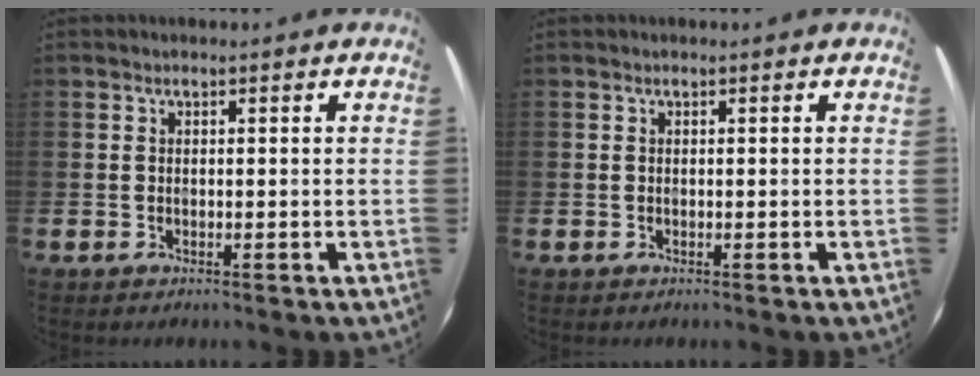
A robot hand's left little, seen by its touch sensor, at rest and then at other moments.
{"total": 0.0}